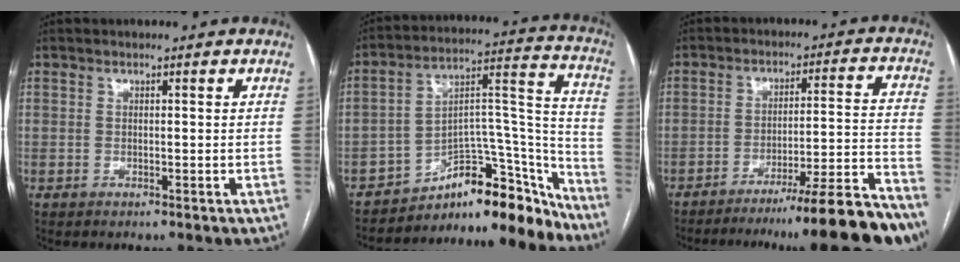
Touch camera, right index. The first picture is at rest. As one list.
[{"total": 16.9, "force": [-14.8, 5.4, 6.2], "torque": [-0.051, 0.082, -0.217]}, {"total": 18.8, "force": [-16.0, -1.0, 9.8], "torque": [-0.080, 0.010, -0.233]}]